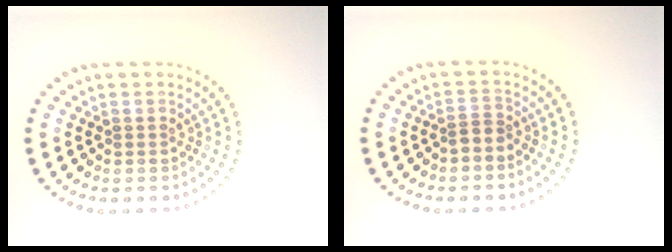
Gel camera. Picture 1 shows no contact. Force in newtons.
{"total": 1.1, "press": 0.8, "slide": 0.8}